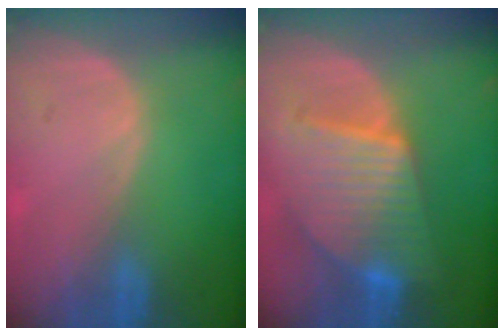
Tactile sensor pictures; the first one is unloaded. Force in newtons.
{"total": 9.4, "press": 9.4, "slide": 0.8}